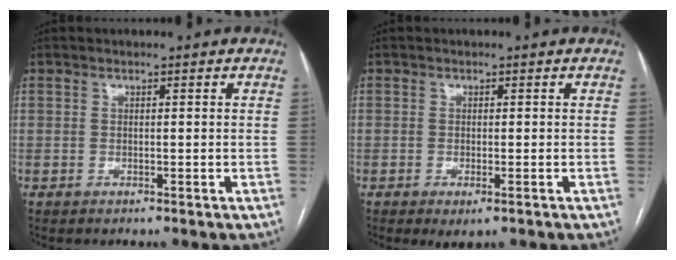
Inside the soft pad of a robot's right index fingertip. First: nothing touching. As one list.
[{"total": 2.1, "force": [-1.0, 0.6, 1.8], "torque": [-0.025, -0.004, -0.011]}]